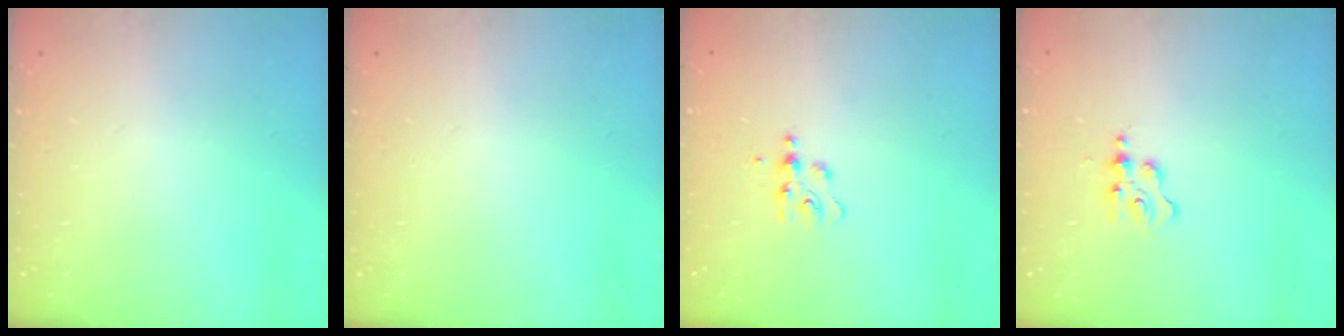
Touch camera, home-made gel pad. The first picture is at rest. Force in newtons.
{"total": 0.0}
{"total": 6.1, "press": 6.1, "slide": 0.8}
{"total": 1.7, "press": 1.7, "slide": 0.2}